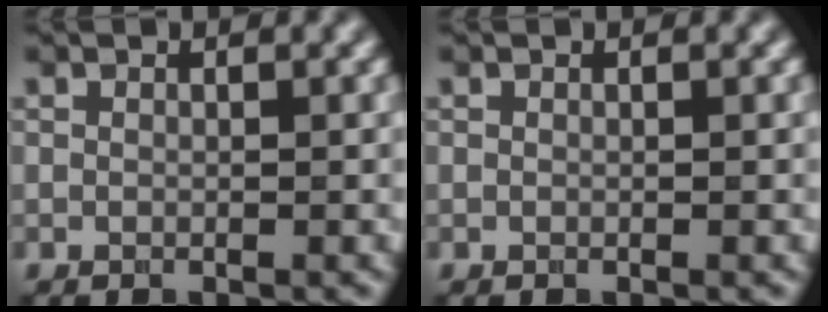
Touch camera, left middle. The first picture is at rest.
{"total": 0.0}